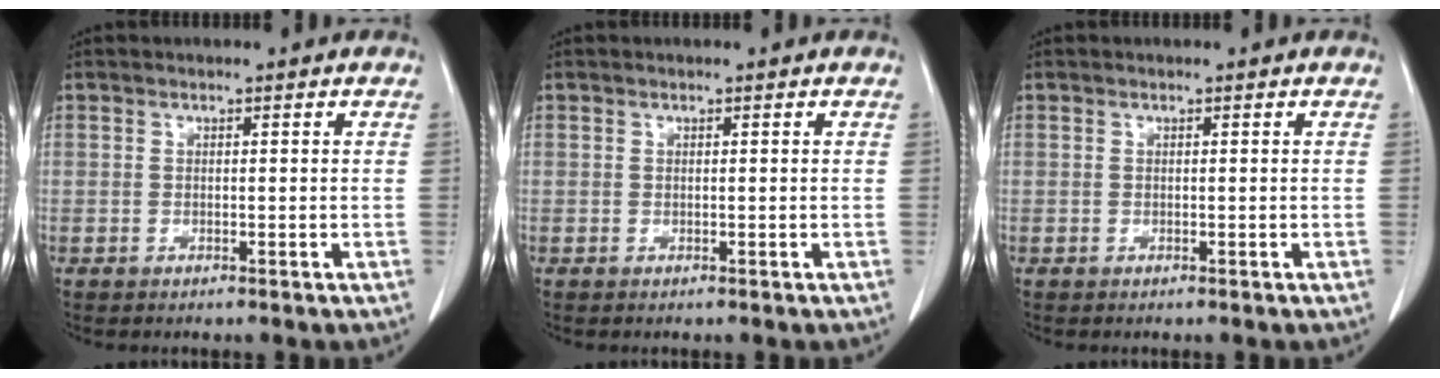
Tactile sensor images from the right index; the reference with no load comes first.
{"total": 0.0}
{"total": 0.0}